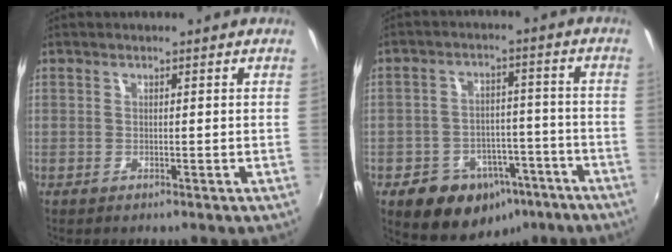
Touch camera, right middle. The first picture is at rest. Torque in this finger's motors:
{"motor_torque": [0.11, -0.65, 0.04, 0.01]}